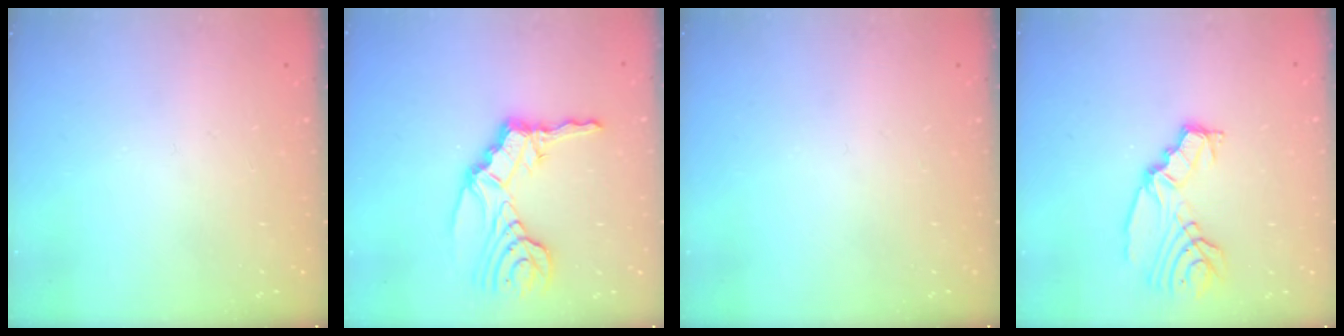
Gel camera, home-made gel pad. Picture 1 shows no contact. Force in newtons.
{"total": 12.2, "press": 12.1, "slide": 1.4}
{"total": 0.0}
{"total": 9.4, "press": 9.4, "slide": 0.7}